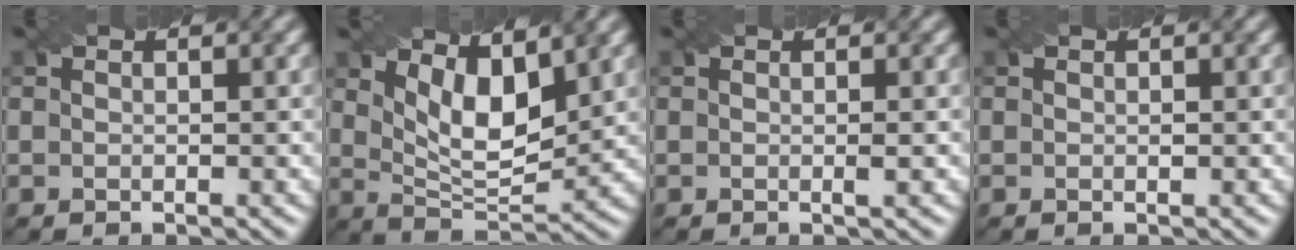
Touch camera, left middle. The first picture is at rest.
{"total": 6.0, "force": [2.7, 2.6, 4.7], "torque": [-0.092, -0.012, 0.048]}
{"total": 0.6, "force": [-0.2, -0.2, 0.6], "torque": [-0.011, 0.000, -0.003]}
{"total": 0.0}